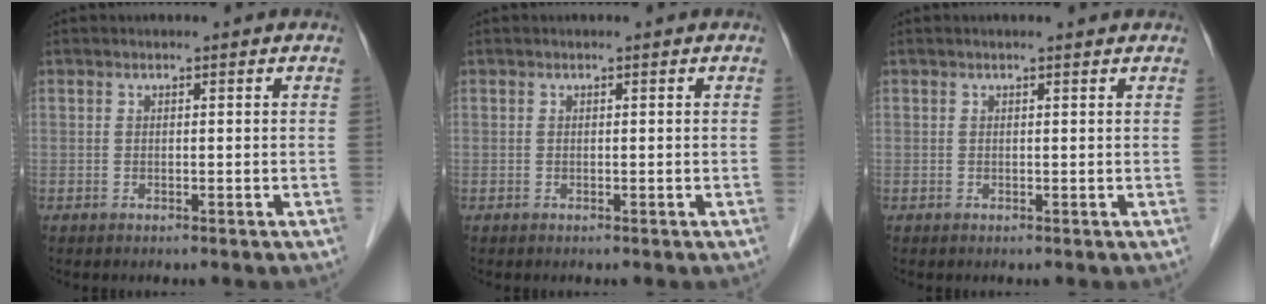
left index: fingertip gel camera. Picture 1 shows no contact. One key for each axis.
{"total": 0.0}
{"total": 1.2, "fx": 1.1, "fy": 0.1, "fz": 0.4, "tx": -0.013, "ty": 0.012, "tz": 0.013}